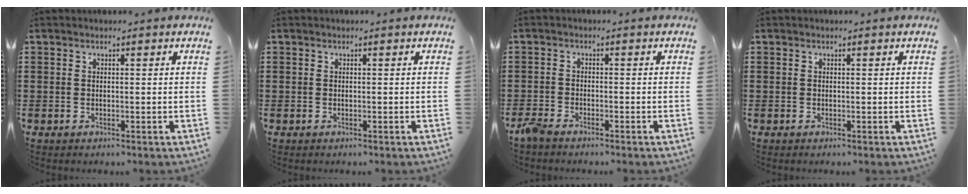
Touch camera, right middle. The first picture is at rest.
{"total": 0.0}
{"total": 2.1, "force": [-2.0, 0.3, 0.8], "torque": [-0.037, -0.004, -0.046]}
{"total": 0.0}